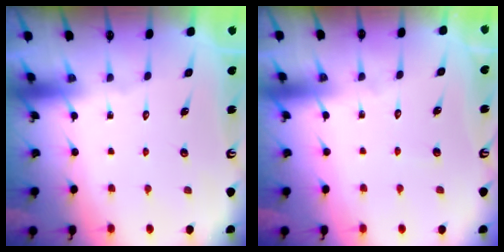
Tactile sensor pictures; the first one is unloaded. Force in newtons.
{"total": 2.3, "press": 2.3, "slide": 0.3}